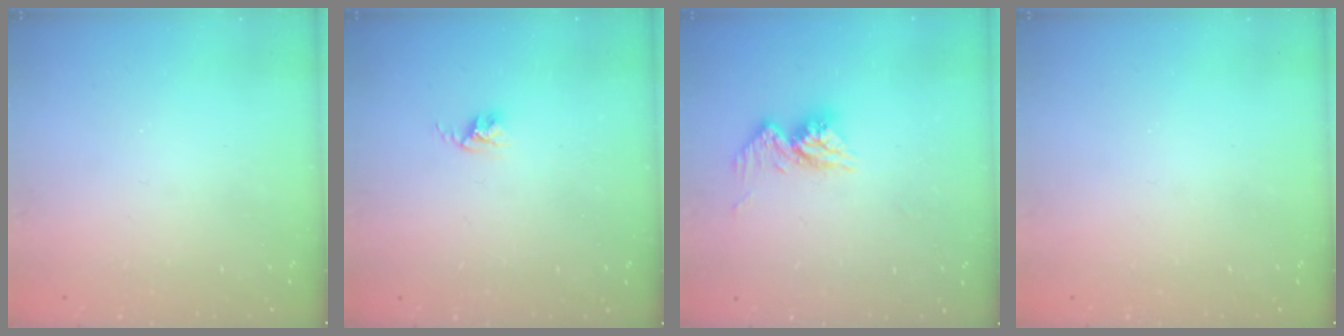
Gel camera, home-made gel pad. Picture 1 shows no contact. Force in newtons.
{"total": 2.4, "press": 2.4, "slide": 0.3}
{"total": 10.3, "press": 10.3, "slide": 0.9}
{"total": 0.0}